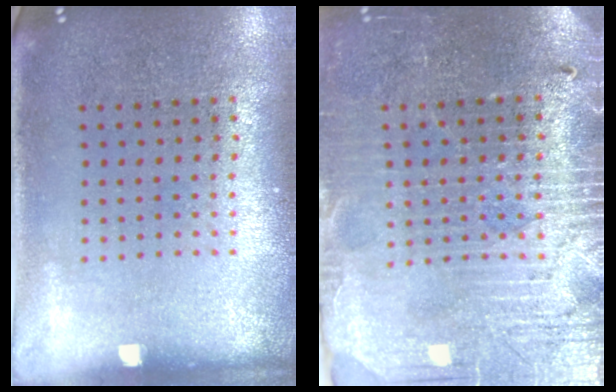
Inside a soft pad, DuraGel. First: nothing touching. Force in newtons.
{"total": 3.8, "press": 3.6, "slide": 1.3}